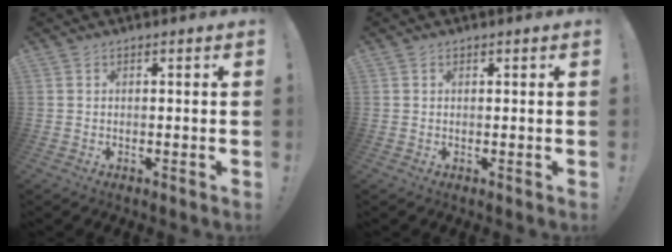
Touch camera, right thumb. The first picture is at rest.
{"total": 0.0}